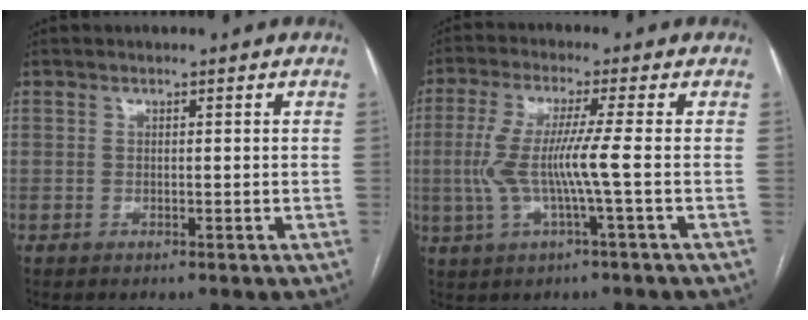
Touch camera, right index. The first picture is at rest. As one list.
[{"total": 7.8, "force": [-0.9, -0.7, 7.7], "torque": [-0.167, 0.005, -0.018]}]